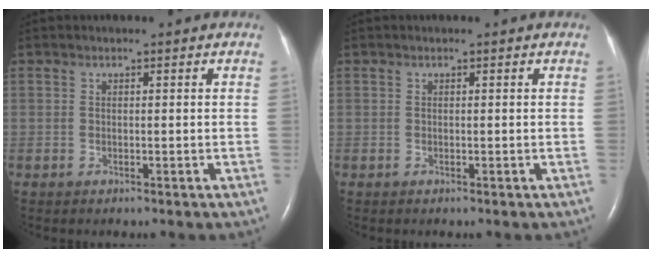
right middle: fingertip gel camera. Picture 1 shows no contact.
{"total": 0.0}